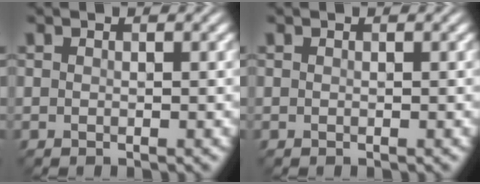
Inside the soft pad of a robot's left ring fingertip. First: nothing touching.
{"total": 0.0}